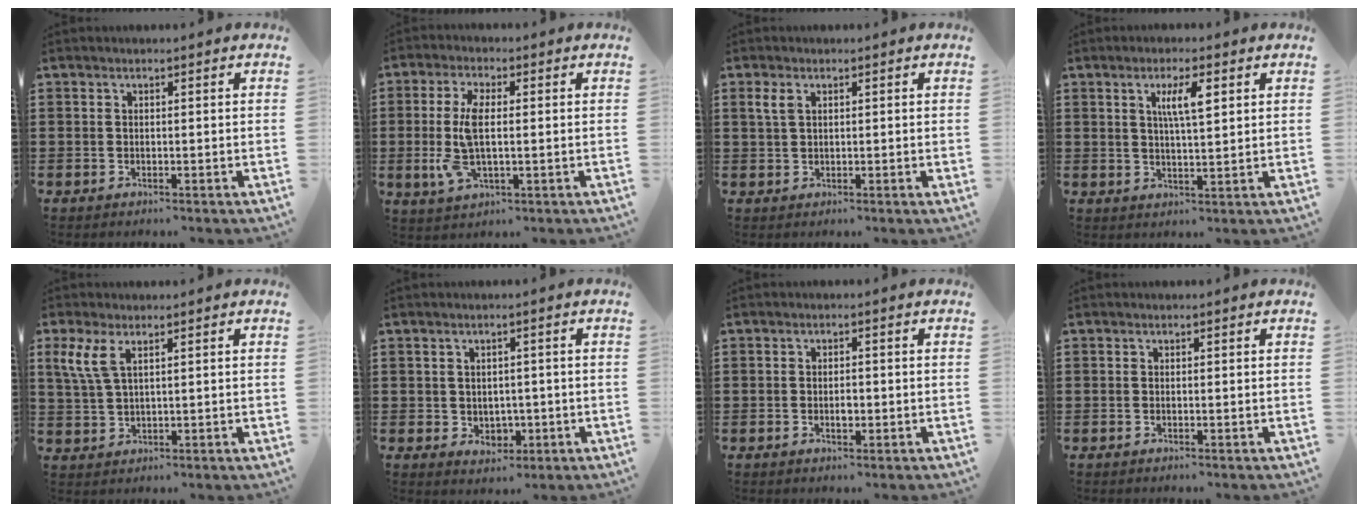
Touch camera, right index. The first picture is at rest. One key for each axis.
{"total": 7.6, "fx": -0.1, "fy": 3.1, "fz": 7.0, "tx": -0.171, "ty": -0.009, "tz": -0.010}
{"total": 2.1, "fx": 0.8, "fy": 0.9, "fz": 1.8, "tx": -0.038, "ty": 0.006, "tz": 0.013}
{"total": 4.9, "fx": 1.9, "fy": 1.1, "fz": 4.4, "tx": -0.092, "ty": 0.008, "tz": 0.029}
{"total": 4.3, "fx": 1.9, "fy": 1.5, "fz": 3.6, "tx": -0.094, "ty": -0.001, "tz": 0.030}
{"total": 2.5, "fx": 0.3, "fy": 2.4, "fz": 0.7, "tx": -0.017, "ty": 0.004, "tz": 0.002}
{"total": 1.6, "fx": -0.4, "fy": 0.7, "fz": 1.4, "tx": -0.025, "ty": 0.001, "tz": -0.008}
{"total": 0.0}